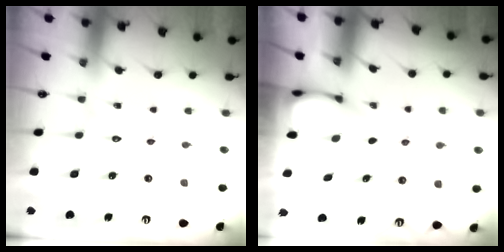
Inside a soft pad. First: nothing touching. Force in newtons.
{"total": 3.2, "press": 3.2, "slide": 0.3}